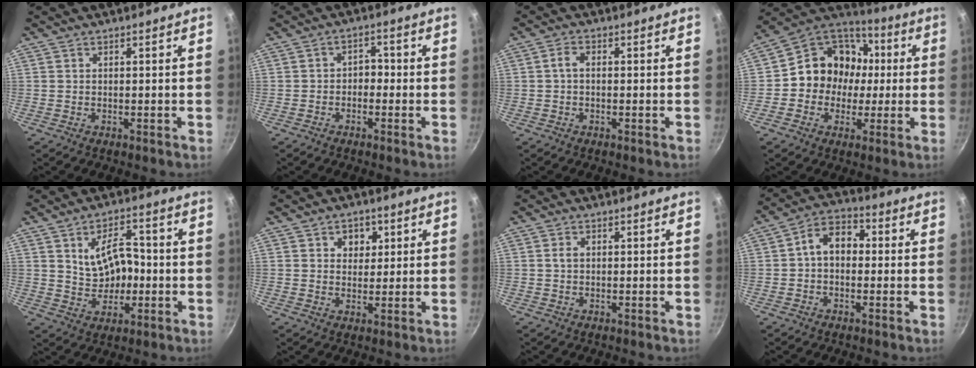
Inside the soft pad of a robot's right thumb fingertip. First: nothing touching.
{"total": 2.9, "force": [-0.8, 2.2, 1.7], "torque": [-0.004, 0.017, -0.023]}
{"total": 2.2, "force": [0.0, 1.3, 1.7], "torque": [-0.031, 0.010, -0.004]}
{"total": 15.5, "force": [-0.3, 13.4, 7.8], "torque": [-0.076, 0.037, -0.011]}
{"total": 9.3, "force": [0.4, 6.2, 6.9], "torque": [-0.077, 0.012, 0.010]}
{"total": 4.6, "force": [1.9, 3.5, 2.4], "torque": [-0.004, -0.006, 0.026]}
{"total": 1.3, "force": [0.1, 1.0, 0.9], "torque": [-0.014, 0.004, 0.001]}
{"total": 7.8, "force": [0.3, 5.5, 5.5], "torque": [-0.072, 0.028, -0.008]}